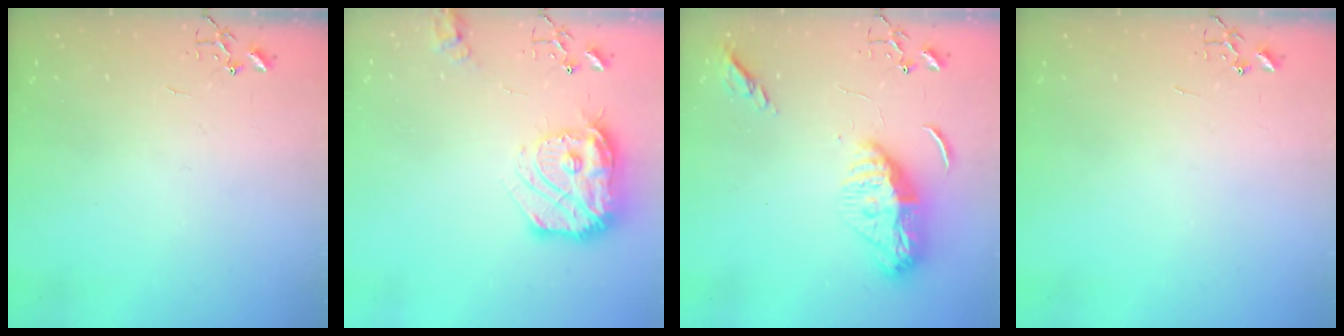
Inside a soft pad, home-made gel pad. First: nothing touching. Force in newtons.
{"total": 18.7, "press": 18.6, "slide": 1.8}
{"total": 13.7, "press": 13.6, "slide": 1.2}
{"total": 0.0}